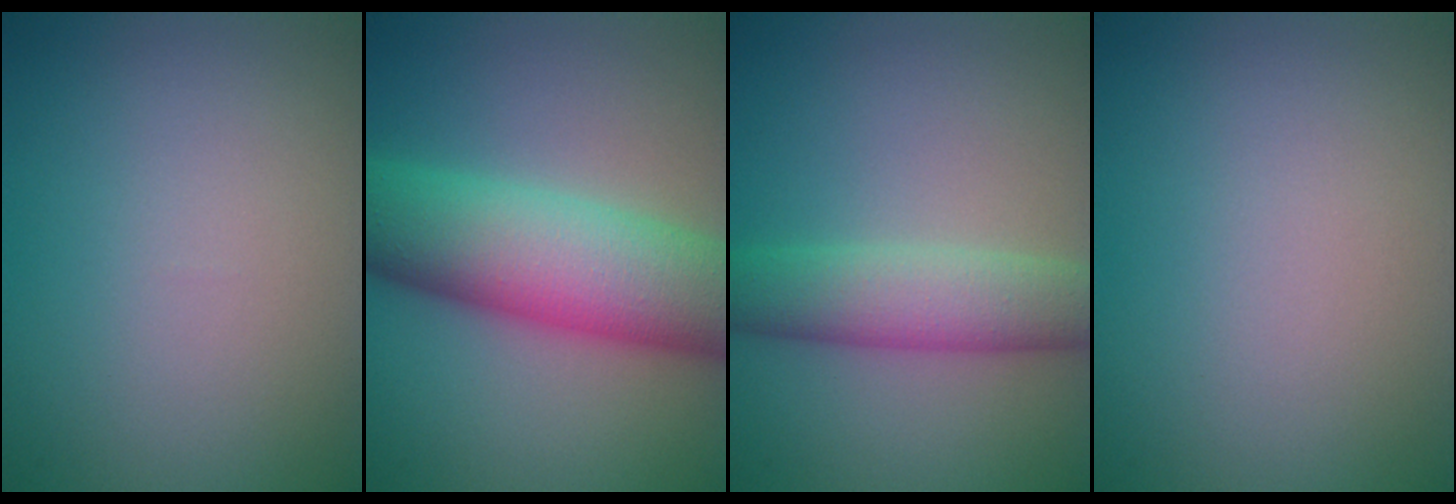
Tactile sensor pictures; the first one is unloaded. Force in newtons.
{"total": 11.2, "press": 11.2, "slide": 0.4}
{"total": 5.2, "press": 5.2, "slide": 0.1}
{"total": 0.0}